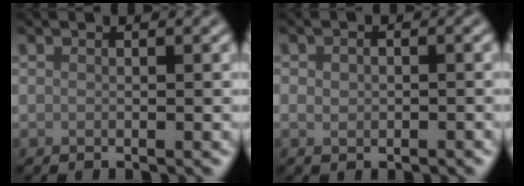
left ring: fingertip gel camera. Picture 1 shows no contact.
{"total": 1.6, "force": [-0.3, 1.1, 1.0], "torque": [-0.017, -0.005, -0.004]}